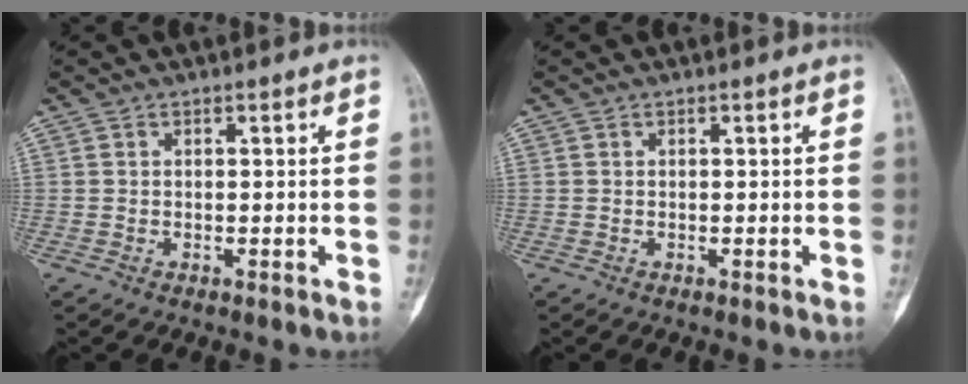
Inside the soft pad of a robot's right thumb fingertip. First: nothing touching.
{"total": 0.0}